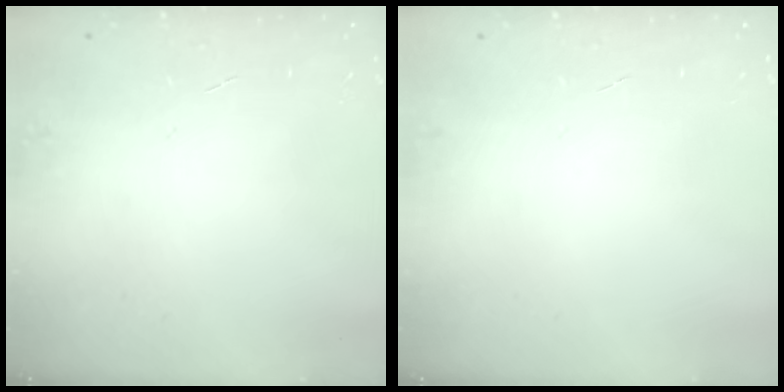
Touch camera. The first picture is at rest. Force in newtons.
{"total": 0.0}